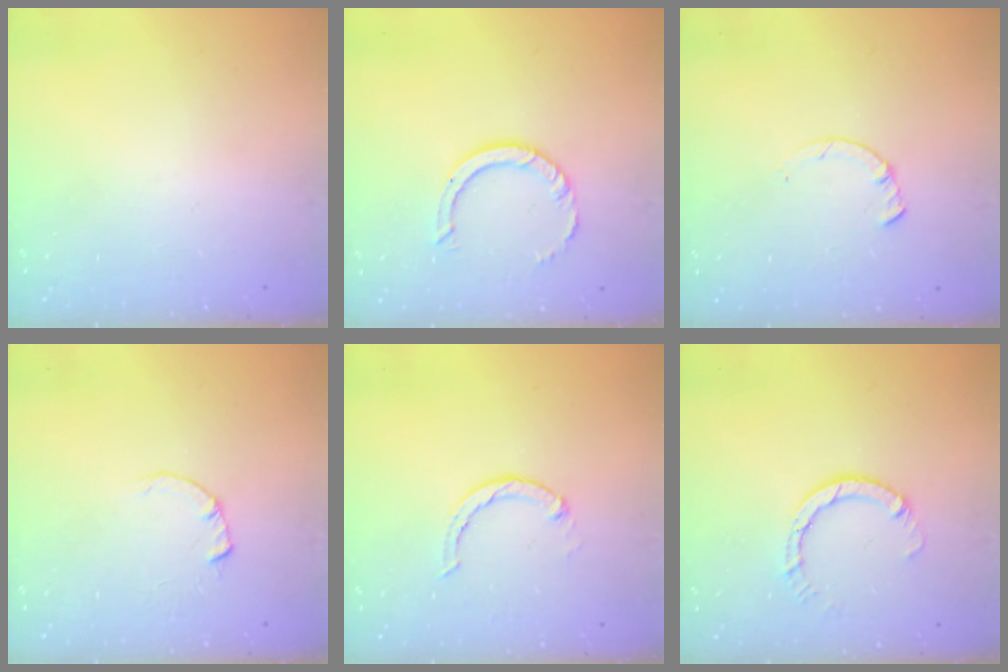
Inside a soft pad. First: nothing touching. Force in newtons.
{"total": 7.2, "press": 7.2, "slide": 0.5}
{"total": 1.4, "press": 1.4, "slide": 0.2}
{"total": 1.8, "press": 1.7, "slide": 0.3}
{"total": 3.0, "press": 3.0, "slide": 0.4}
{"total": 4.5, "press": 4.5, "slide": 0.3}